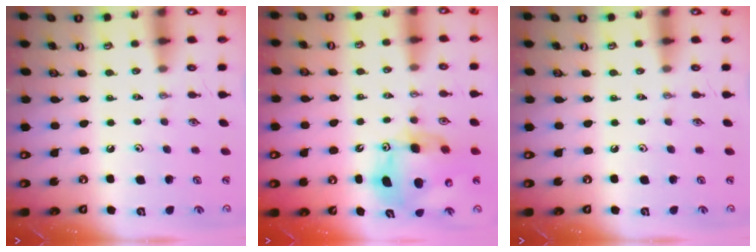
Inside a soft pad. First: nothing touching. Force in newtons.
{"total": 12.6, "press": 12.5, "slide": 1.7}
{"total": 0.0}